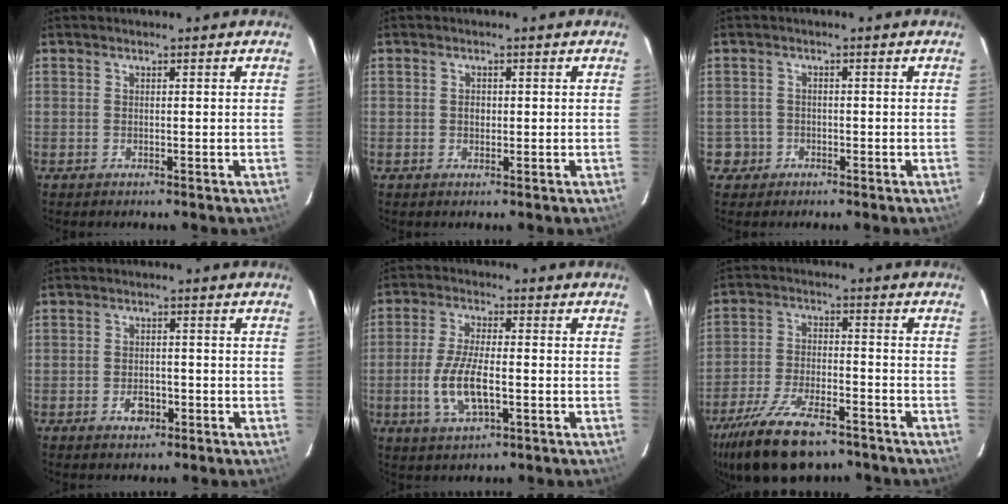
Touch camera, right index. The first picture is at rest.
{"total": 1.2, "force": [0.0, 1.0, 0.6], "torque": [-0.010, 0.004, 0.001]}
{"total": 2.9, "force": [-1.0, 2.7, -0.1], "torque": [0.003, 0.019, -0.014]}
{"total": 3.4, "force": [-1.6, 2.3, 1.9], "torque": [-0.037, 0.003, -0.023]}
{"total": 9.4, "force": [-2.3, 3.3, 8.5], "torque": [-0.175, -0.007, -0.042]}
{"total": 17.4, "force": [-12.6, 7.0, 9.9], "torque": [-0.216, -0.031, -0.214]}